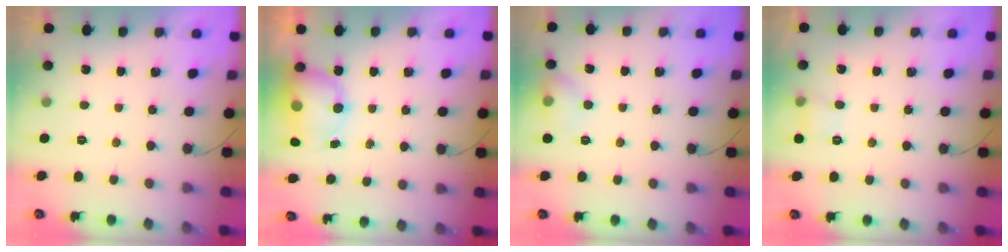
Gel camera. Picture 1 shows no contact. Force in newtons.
{"total": 12.7, "press": 10.7, "slide": 6.9}
{"total": 6.6, "press": 6.4, "slide": 1.9}
{"total": 5.0, "press": 4.7, "slide": 1.7}